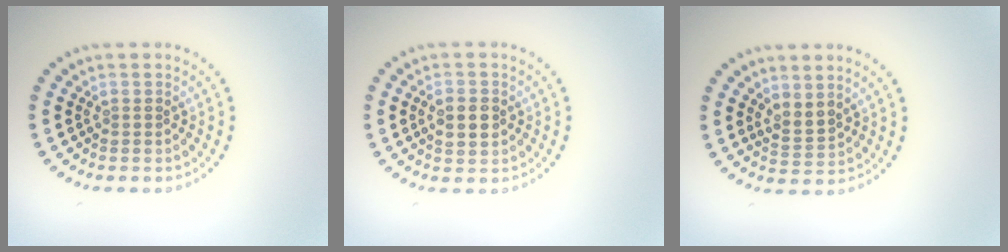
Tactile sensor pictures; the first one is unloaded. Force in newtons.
{"total": 2.8, "press": 2.8, "slide": 0.1}
{"total": 1.8, "press": 1.5, "slide": 1.1}